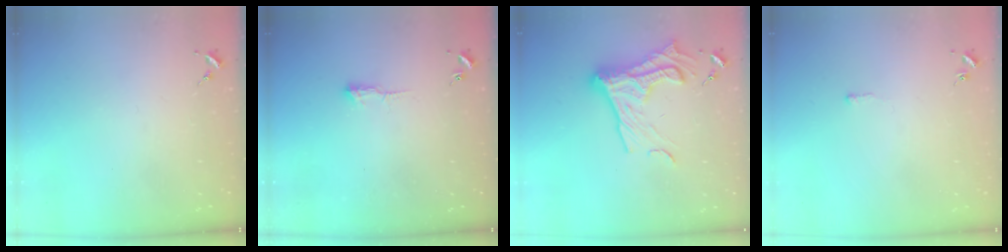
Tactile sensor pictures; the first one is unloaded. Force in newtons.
{"total": 3.6, "press": 3.5, "slide": 0.8}
{"total": 16.5, "press": 16.5, "slide": 1.4}
{"total": 2.7, "press": 2.7, "slide": 0.5}